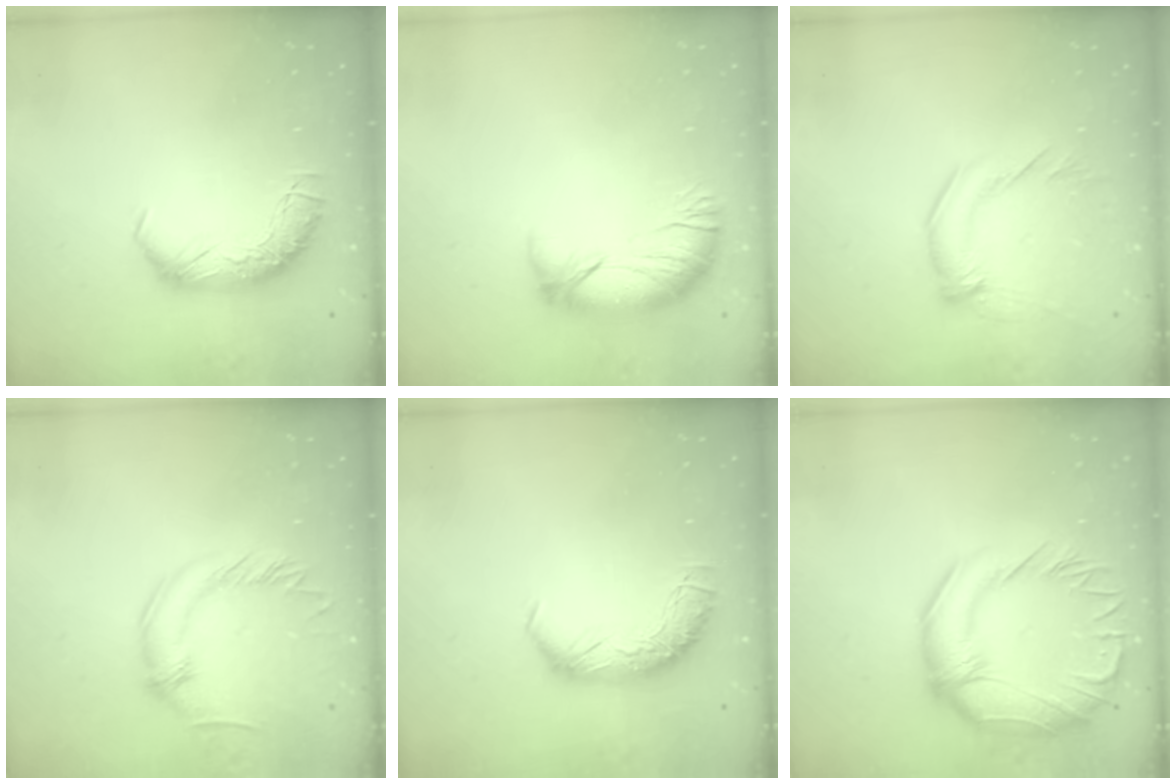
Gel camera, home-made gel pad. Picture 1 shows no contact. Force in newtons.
{"total": 2.8, "press": 1.9, "slide": 2.0}
{"total": 1.4, "press": 0.2, "slide": 1.4}
{"total": 0.0}
{"total": 0.0}
{"total": 9.6, "press": 9.0, "slide": 3.3}